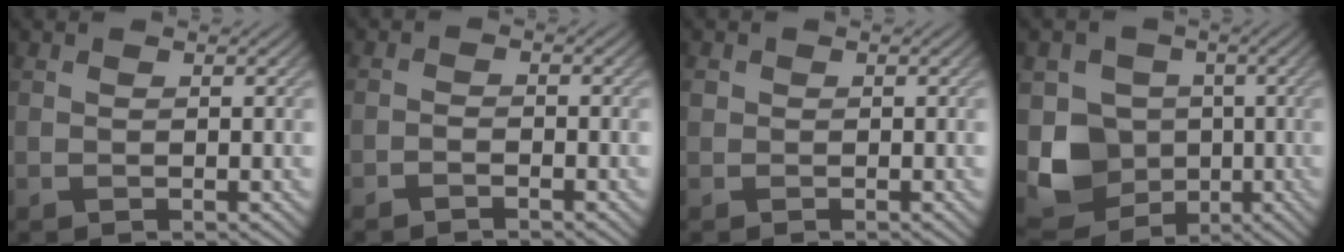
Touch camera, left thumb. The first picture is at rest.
{"total": 1.4, "force": [-1.3, 0.0, 0.3], "torque": [-0.005, 0.002, -0.030]}
{"total": 0.6, "force": [-0.1, 0.6, -0.1], "torque": [0.007, -0.001, -0.010]}
{"total": 7.7, "force": [-1.1, 7.0, 3.0], "torque": [-0.072, -0.019, -0.030]}